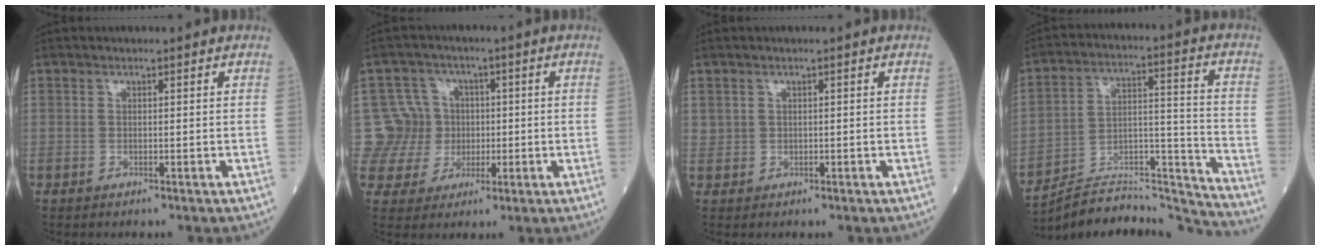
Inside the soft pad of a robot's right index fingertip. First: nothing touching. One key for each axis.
{"total": 8.0, "fx": 0.4, "fy": 7.9, "fz": 0.4, "tx": -0.006, "ty": 0.026, "tz": 0.014}
{"total": 0.9, "fx": 0.3, "fy": 0.8, "fz": 0.1, "tx": 0.009, "ty": 0.004, "tz": 0.003}
{"total": 16.8, "fx": -16.8, "fy": -0.8, "fz": 1.3, "tx": -0.013, "ty": 0.052, "tz": -0.270}